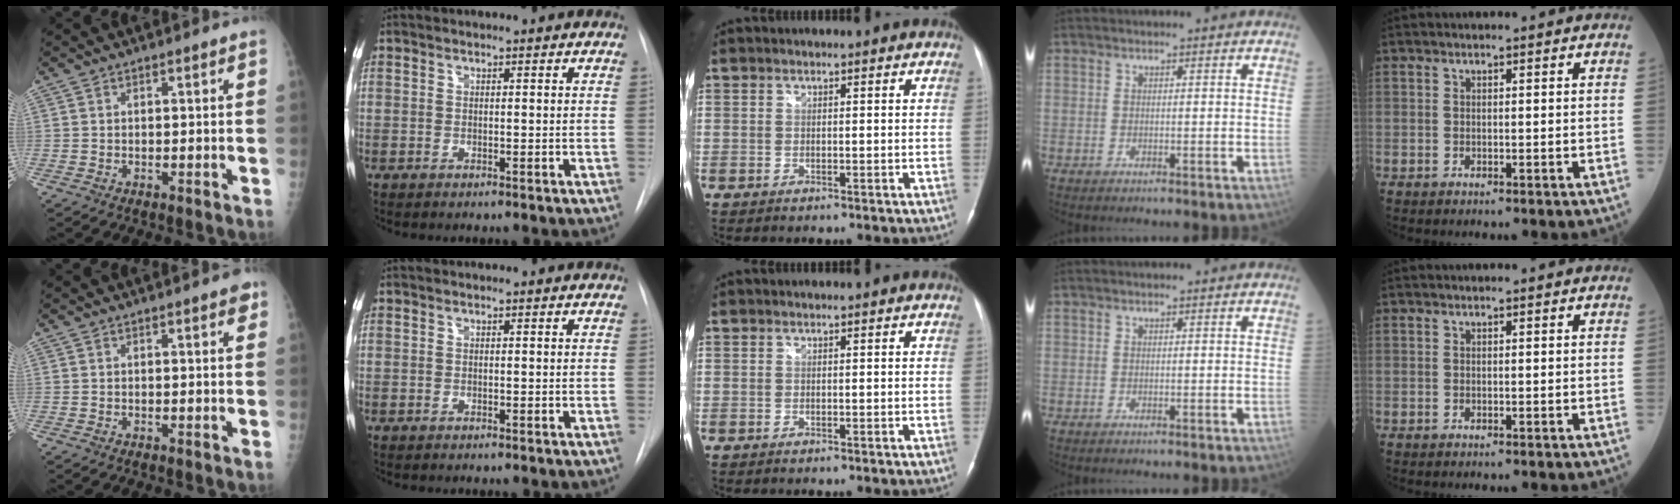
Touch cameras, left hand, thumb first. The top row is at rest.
{"thumb": {"total": 1.8, "force": [1.0, 0.5, 1.4], "torque": [-0.016, -0.001, 0.010]}}